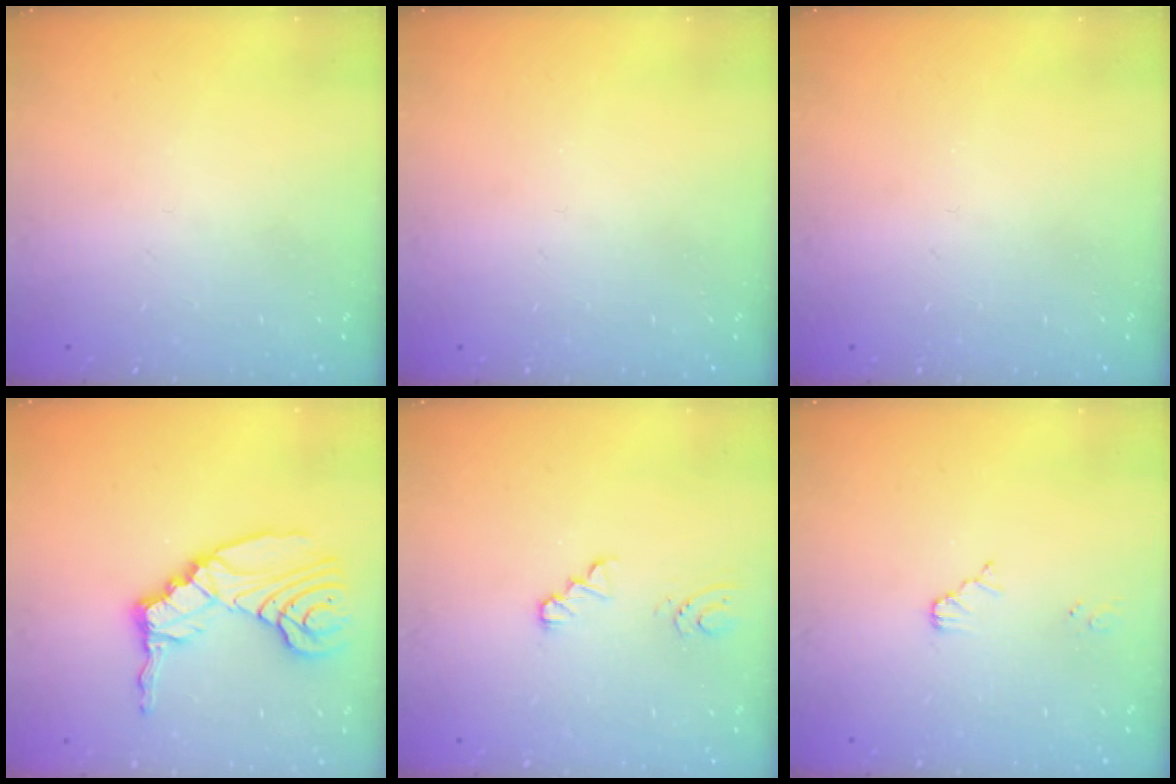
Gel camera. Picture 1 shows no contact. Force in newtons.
{"total": 0.0}
{"total": 0.0}
{"total": 13.3, "press": 13.1, "slide": 1.8}
{"total": 1.1, "press": 1.1, "slide": 0.2}
{"total": 2.9, "press": 2.8, "slide": 0.4}